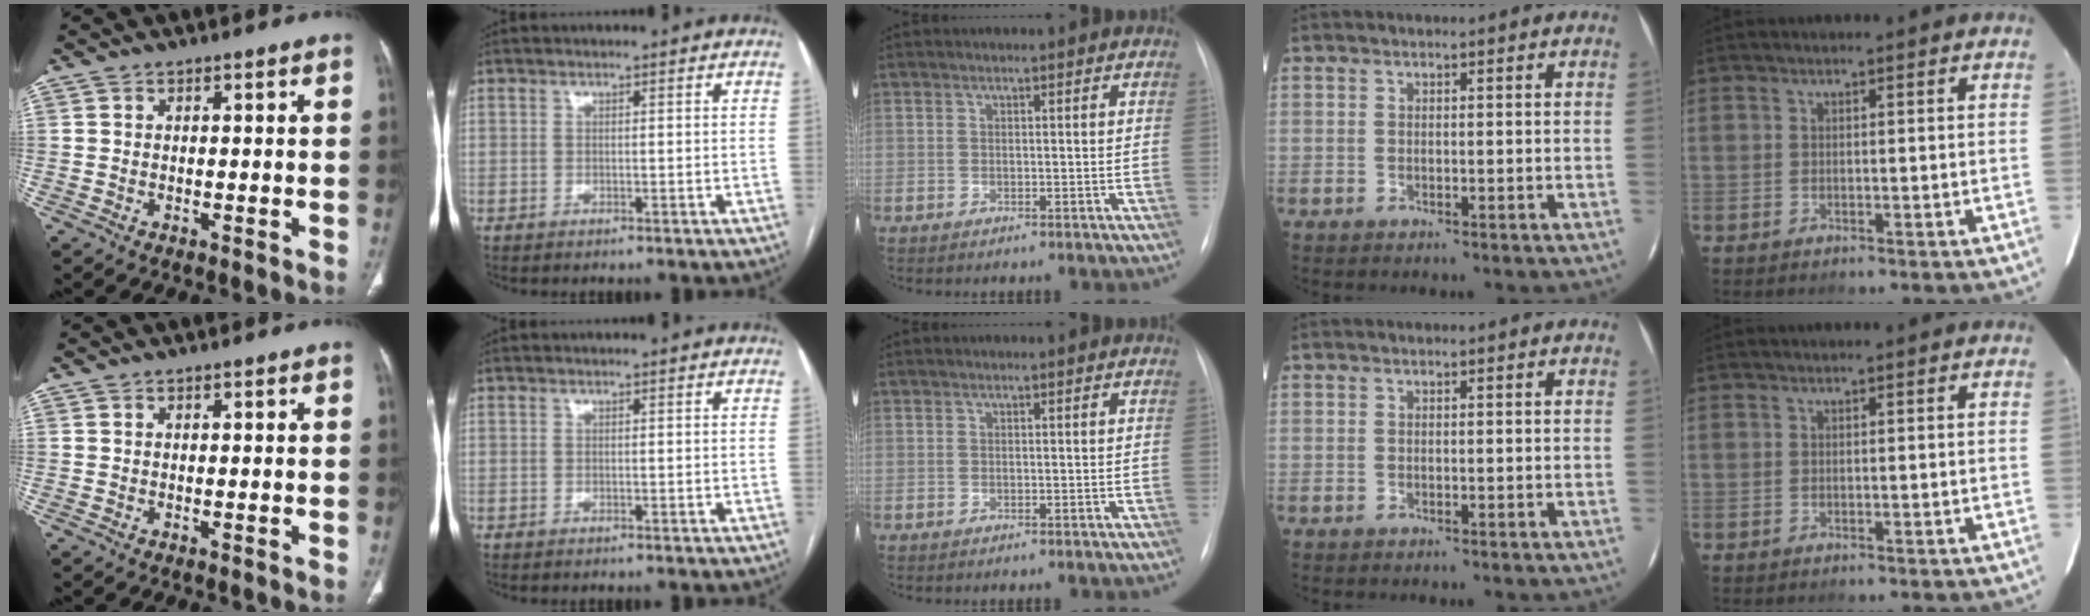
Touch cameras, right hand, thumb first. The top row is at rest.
{}